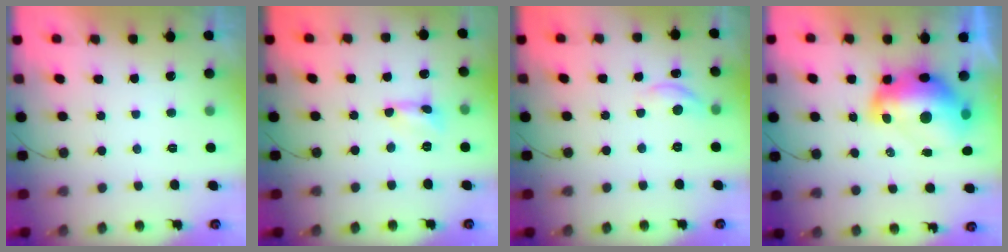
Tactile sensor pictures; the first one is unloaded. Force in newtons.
{"total": 1.0, "press": 1.0, "slide": 0.1}
{"total": 5.6, "press": 5.6, "slide": 0.6}
{"total": 16.3, "press": 16.2, "slide": 1.6}